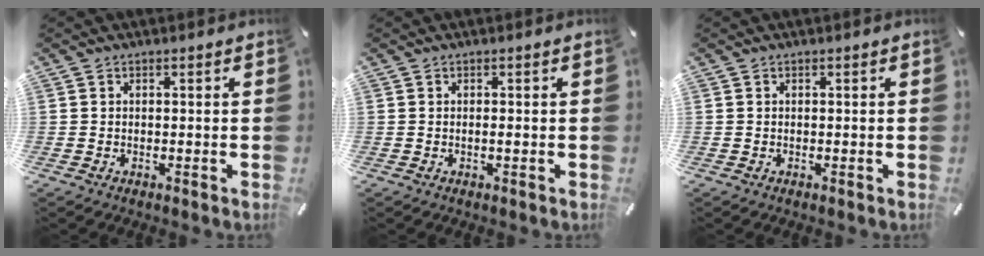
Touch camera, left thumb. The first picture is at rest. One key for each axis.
{"total": 1.0, "fx": -0.1, "fy": 0.0, "fz": 1.0, "tx": -0.018, "ty": -0.003, "tz": -0.002}
{"total": 0.0}